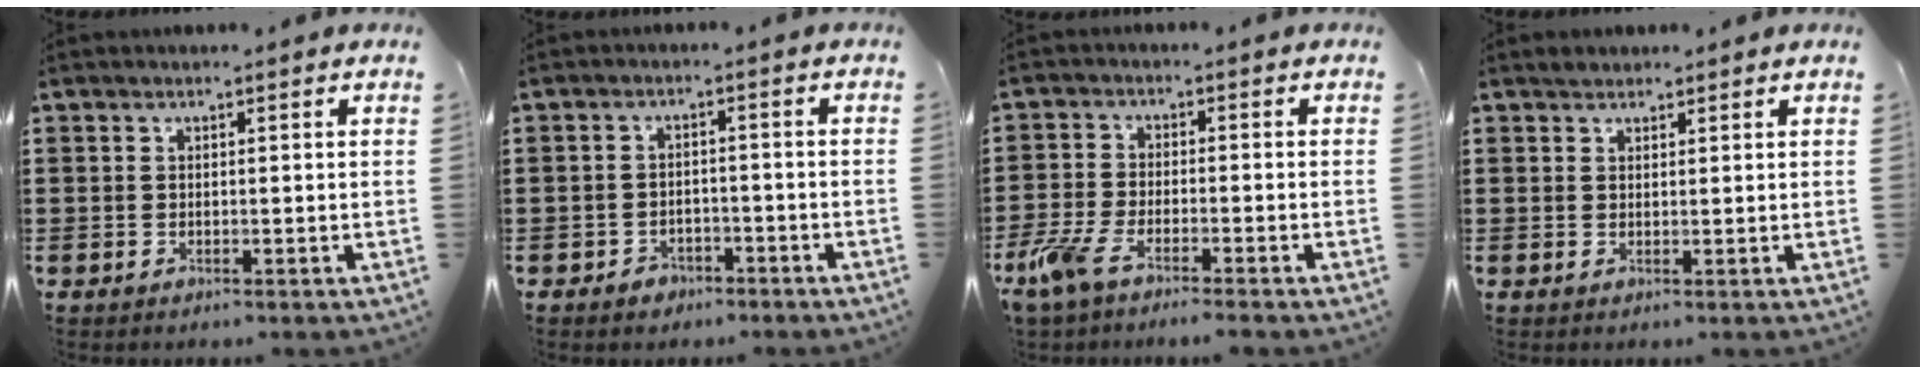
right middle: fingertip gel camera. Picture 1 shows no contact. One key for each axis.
{"total": 2.2, "fx": -1.9, "fy": 1.0, "fz": 0.2, "tx": -0.010, "ty": 0.003, "tz": -0.042}
{"total": 5.4, "fx": -4.1, "fy": 1.0, "fz": 3.4, "tx": -0.104, "ty": -0.019, "tz": -0.088}
{"total": 1.2, "fx": 1.1, "fy": 0.6, "fz": 0.0, "tx": -0.003, "ty": 0.002, "tz": 0.022}